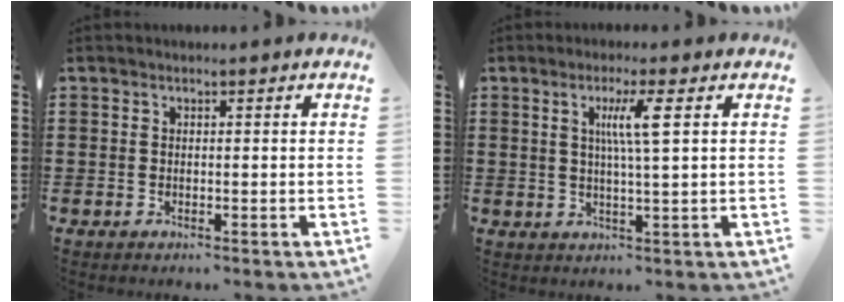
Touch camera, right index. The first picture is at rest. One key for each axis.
{"total": 5.1, "fx": 1.5, "fy": -0.1, "fz": 4.9, "tx": -0.098, "ty": -0.001, "tz": 0.019}